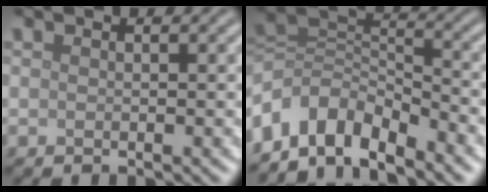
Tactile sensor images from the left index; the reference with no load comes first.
{"total": 7.4, "force": [-5.0, 3.9, 3.8], "torque": [-0.059, -0.005, -0.099]}